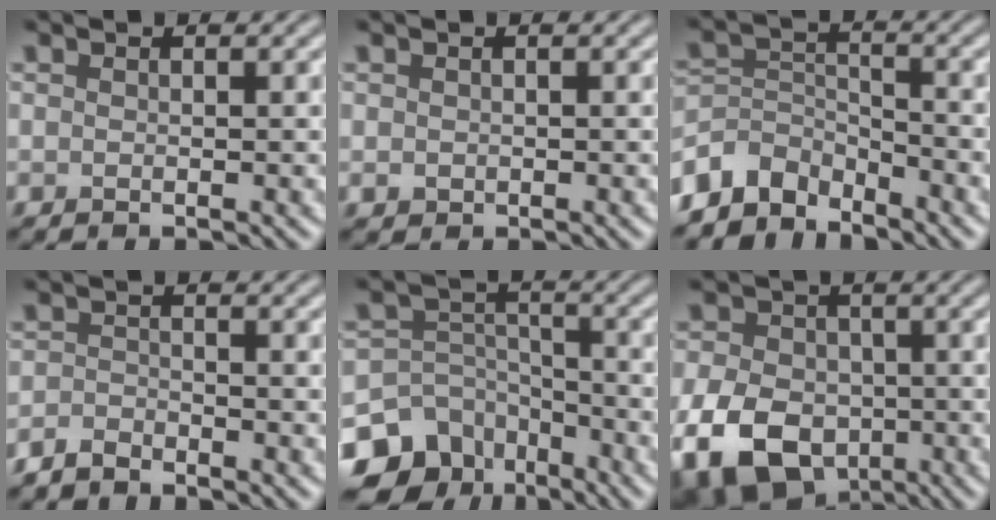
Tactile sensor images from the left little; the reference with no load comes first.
{"total": 0.7, "force": [0.0, 0.7, 0.3], "torque": [-0.002, -0.003, 0.000]}
{"total": 4.7, "force": [-4.1, 2.1, 1.0], "torque": [-0.011, -0.002, -0.087]}
{"total": 1.8, "force": [-1.7, 0.5, 0.3], "torque": [-0.005, 0.001, -0.038]}
{"total": 11.5, "force": [-7.6, 8.0, 3.1], "torque": [-0.063, -0.021, -0.129]}
{"total": 11.9, "force": [-5.0, 8.3, 6.9], "torque": [-0.134, -0.027, -0.099]}